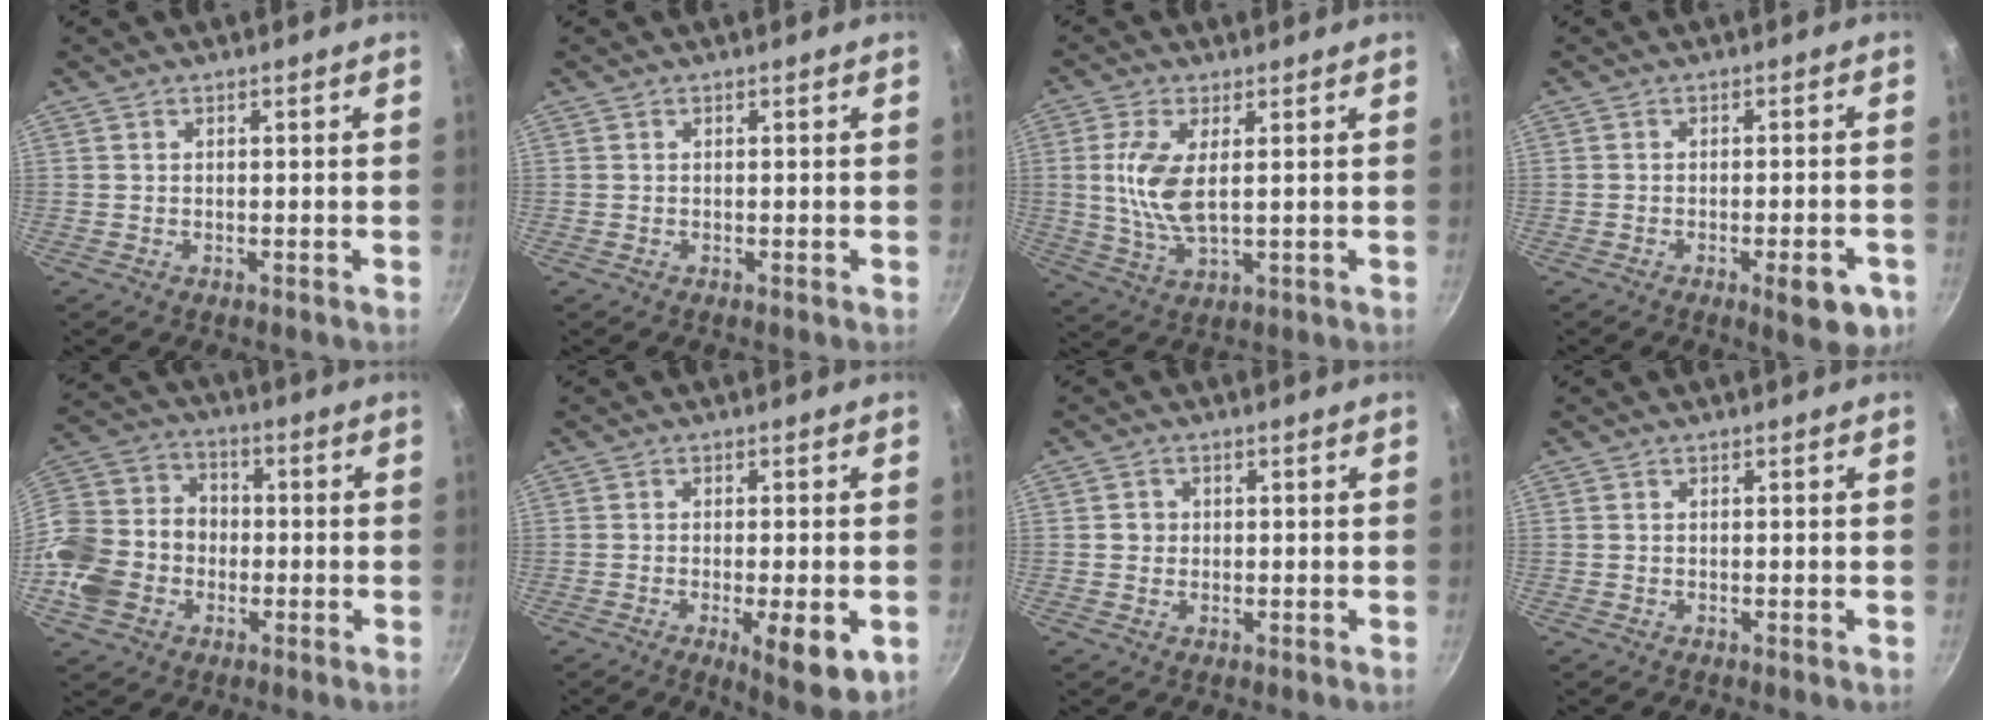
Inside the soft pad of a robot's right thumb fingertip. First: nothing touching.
{"total": 0.0}
{"total": 8.9, "force": [1.2, 3.7, 8.0], "torque": [-0.181, -0.011, 0.029]}
{"total": 5.8, "force": [-2.9, 1.9, 4.6], "torque": [-0.047, 0.011, -0.034]}
{"total": 16.3, "force": [-3.8, 13.1, 8.9], "torque": [-0.173, 0.037, -0.074]}
{"total": 9.5, "force": [-3.0, 2.7, 8.6], "torque": [-0.117, -0.015, -0.039]}
{"total": 1.8, "force": [0.1, 1.7, 0.6], "torque": [0.000, 0.004, 0.000]}
{"total": 0.0}